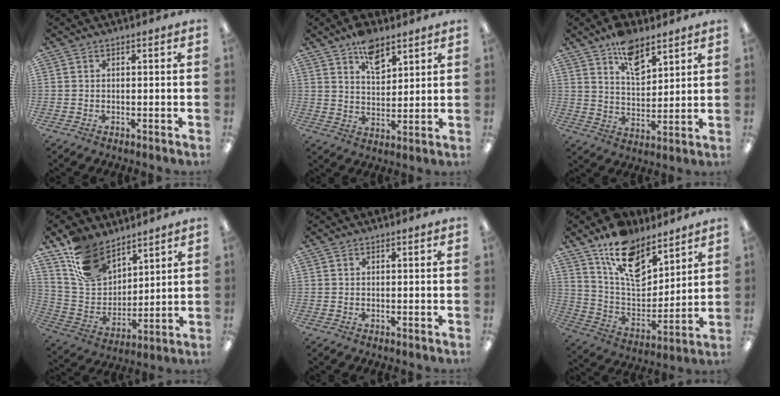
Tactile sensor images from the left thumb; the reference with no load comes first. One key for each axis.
{"total": 8.2, "fx": 5.6, "fy": 4.3, "fz": 4.1, "tx": -0.057, "ty": -0.029, "tz": 0.098}
{"total": 9.7, "fx": 6.8, "fy": 4.9, "fz": 4.9, "tx": -0.067, "ty": -0.037, "tz": 0.119}
{"total": 14.4, "fx": 10.3, "fy": 8.4, "fz": 5.5, "tx": -0.118, "ty": -0.048, "tz": 0.203}
{"total": 0.0}
{"total": 15.6, "fx": 10.8, "fy": 8.2, "fz": 7.6, "tx": -0.136, "ty": -0.062, "tz": 0.201}